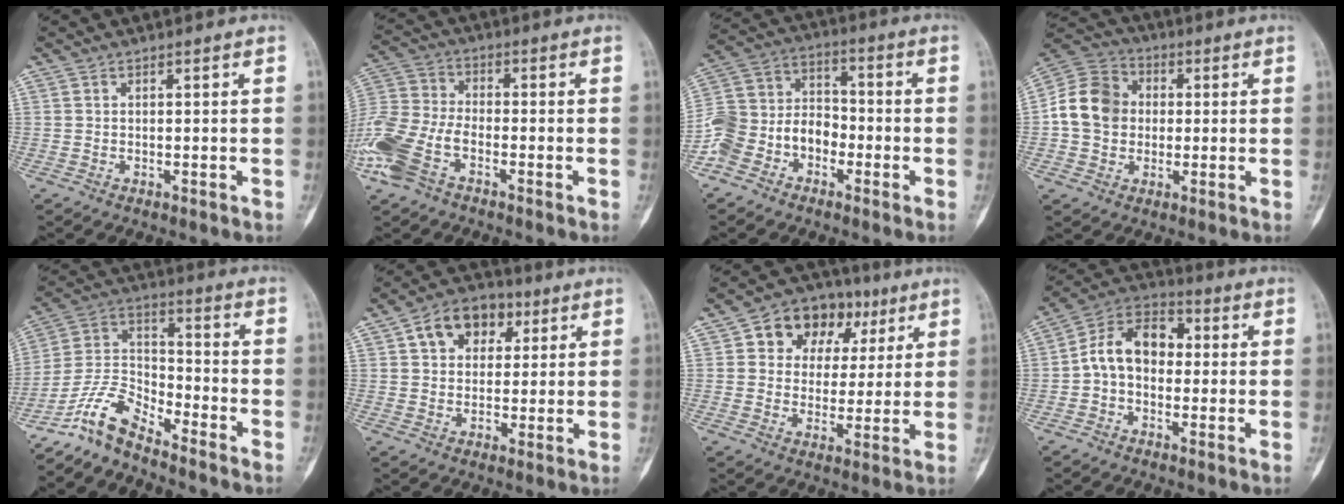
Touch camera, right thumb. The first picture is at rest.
{"total": 13.7, "force": [-6.3, 7.7, 9.5], "torque": [-0.224, 0.017, -0.131]}
{"total": 12.4, "force": [-5.4, 9.6, 5.5], "torque": [-0.085, 0.065, -0.112]}
{"total": 11.7, "force": [0.2, 9.9, 6.2], "torque": [-0.094, 0.024, -0.006]}
{"total": 9.0, "force": [-8.0, 2.4, 3.5], "torque": [-0.071, 0.077, -0.165]}
{"total": 10.9, "force": [4.0, 8.1, 6.1], "torque": [-0.060, 0.003, 0.059]}
{"total": 12.2, "force": [5.1, 9.0, 6.4], "torque": [-0.058, -0.002, 0.080]}
{"total": 11.4, "force": [-0.1, 8.1, 8.0], "torque": [-0.116, 0.038, -0.016]}